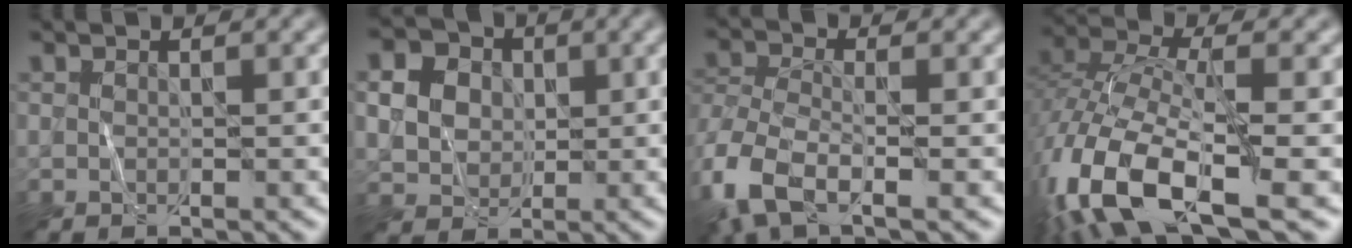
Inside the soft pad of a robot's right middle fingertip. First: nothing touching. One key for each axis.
{"total": 5.4, "fx": 1.2, "fy": 4.6, "fz": 2.5, "tx": -0.062, "ty": 0.010, "tz": 0.022}
{"total": 6.7, "fx": -3.1, "fy": 3.5, "fz": 4.8, "tx": -0.118, "ty": -0.007, "tz": -0.069}
{"total": 13.6, "fx": -6.7, "fy": 5.4, "fz": 10.6, "tx": -0.231, "ty": -0.019, "tz": -0.128}